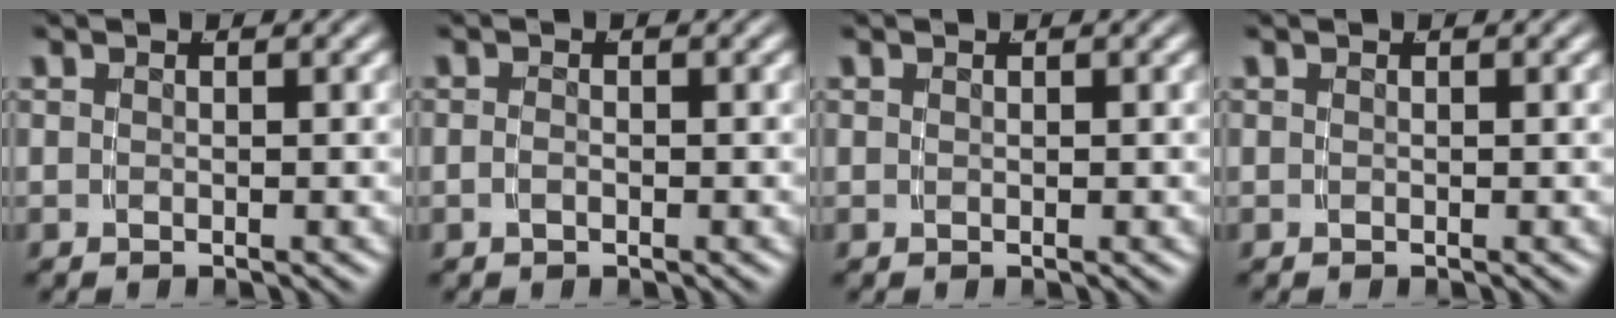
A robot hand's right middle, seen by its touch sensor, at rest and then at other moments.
{"total": 0.5, "force": [-0.4, 0.0, 0.3], "torque": [-0.008, -0.003, -0.006]}
{"total": 0.0}
{"total": 0.0}